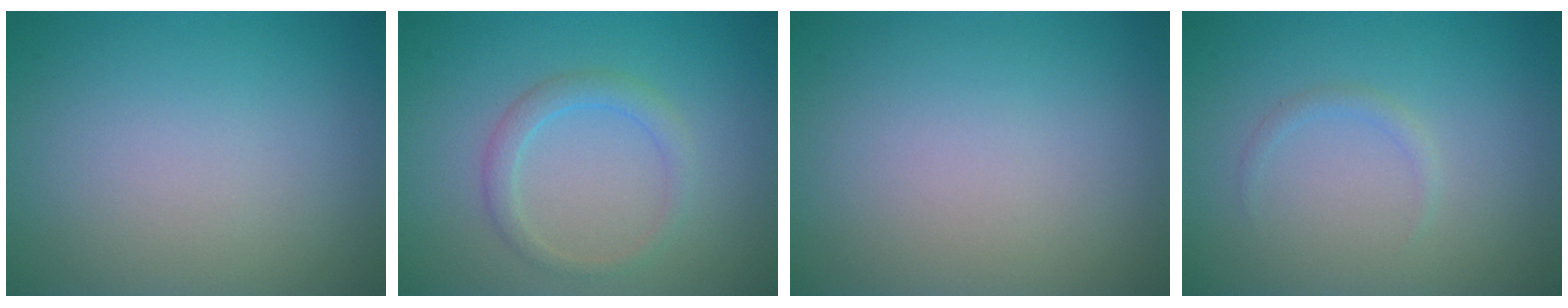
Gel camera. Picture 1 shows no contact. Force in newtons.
{"total": 1.9, "press": 1.9, "slide": 0.1}
{"total": 0.0}
{"total": 0.7, "press": 0.7, "slide": 0.1}